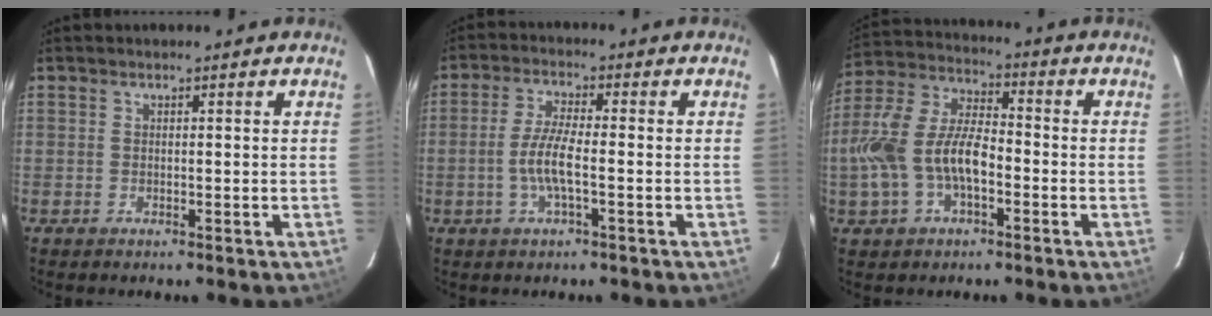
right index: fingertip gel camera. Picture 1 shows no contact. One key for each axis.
{"total": 6.2, "fx": -1.5, "fy": 1.0, "fz": 6.0, "tx": -0.123, "ty": 0.000, "tz": -0.031}
{"total": 13.8, "fx": -3.5, "fy": 7.2, "fz": 11.2, "tx": -0.240, "ty": 0.013, "tz": -0.066}